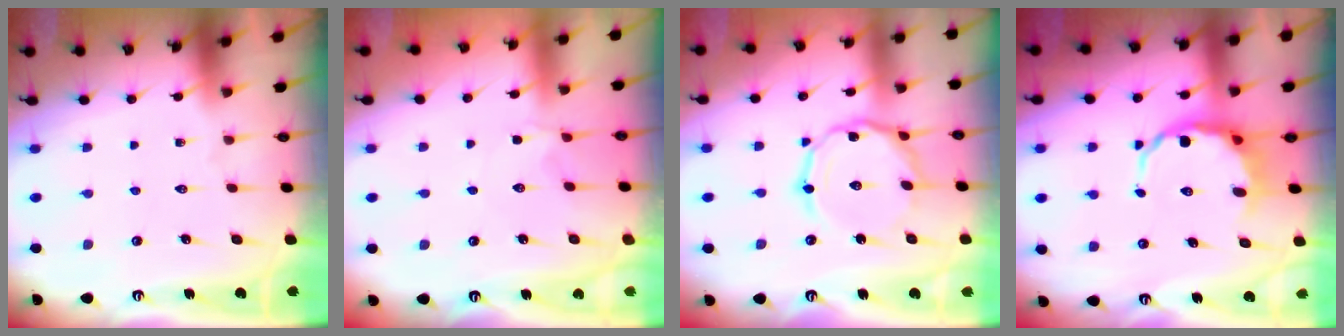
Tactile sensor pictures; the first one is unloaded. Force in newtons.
{"total": 1.7, "press": 1.6, "slide": 0.5}
{"total": 9.3, "press": 9.3, "slide": 0.7}
{"total": 7.8, "press": 7.4, "slide": 2.5}